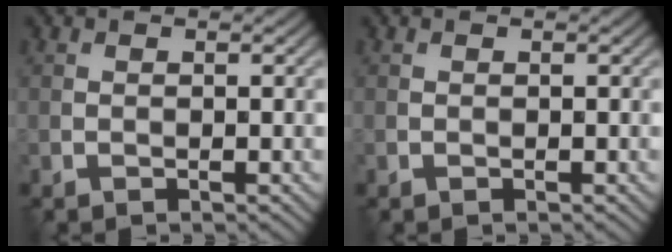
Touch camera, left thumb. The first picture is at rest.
{"total": 0.0}